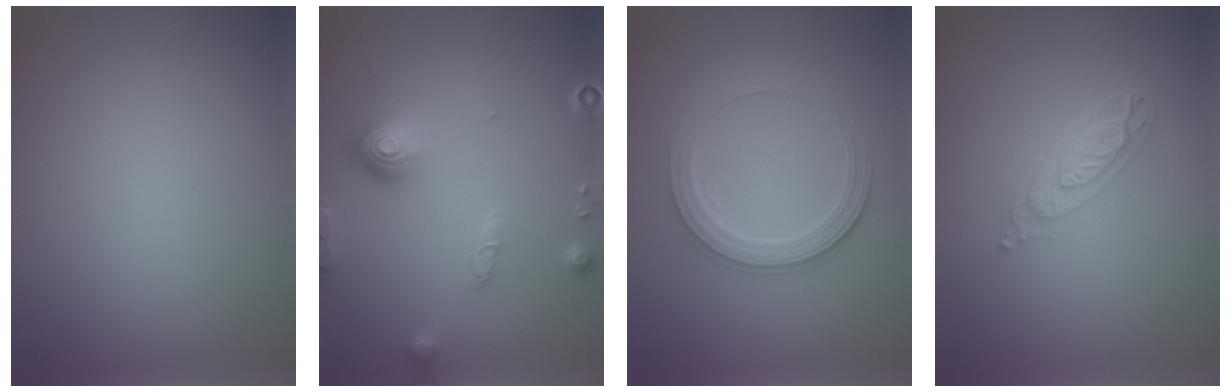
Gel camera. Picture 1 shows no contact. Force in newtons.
{"total": 4.6, "press": 3.2, "slide": 3.3}
{"total": 4.2, "press": 3.5, "slide": 2.3}
{"total": 3.4, "press": 2.6, "slide": 2.2}